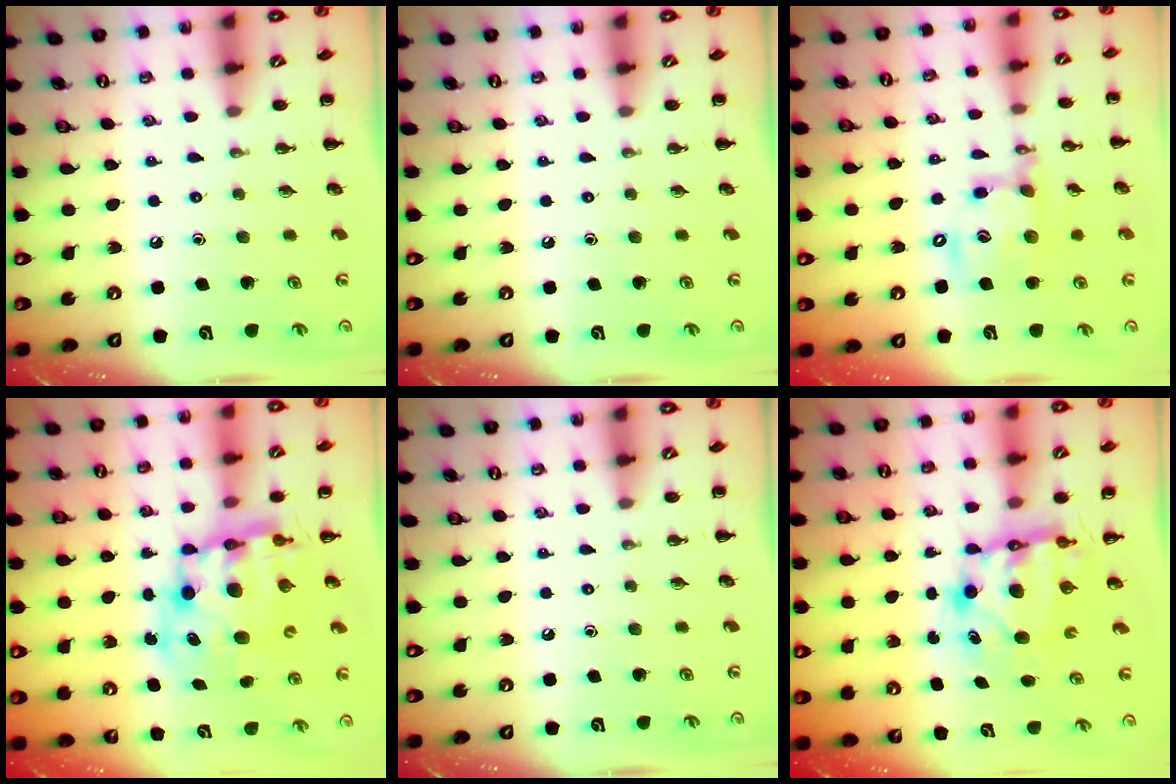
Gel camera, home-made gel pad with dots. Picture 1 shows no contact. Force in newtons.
{"total": 0.0}
{"total": 13.4, "press": 13.1, "slide": 2.7}
{"total": 11.8, "press": 11.5, "slide": 2.9}
{"total": 0.0}
{"total": 7.5, "press": 7.2, "slide": 2.1}